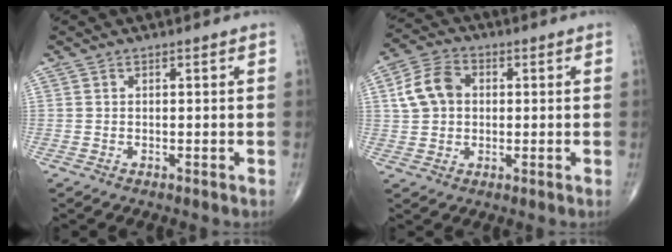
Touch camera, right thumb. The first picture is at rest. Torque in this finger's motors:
{"motor_torque": [-0.43, 0.49, 0.08, -0.06, 0.09]}